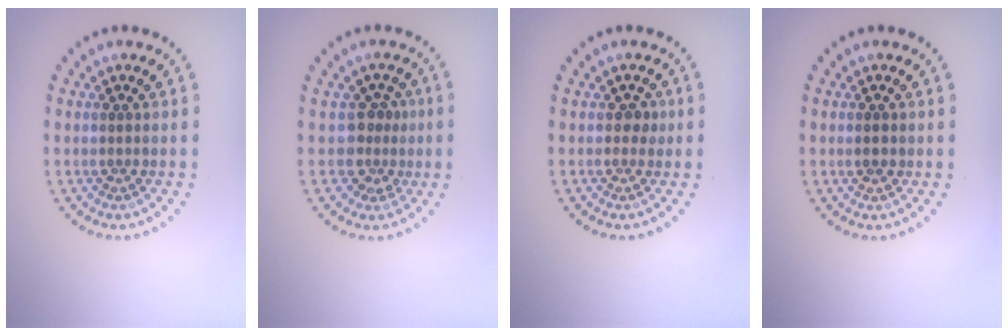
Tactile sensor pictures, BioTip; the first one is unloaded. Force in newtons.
{"total": 2.5, "press": 1.9, "slide": 1.7}
{"total": 1.0, "press": 1.0, "slide": 0.3}
{"total": 1.2, "press": 1.2, "slide": 0.0}